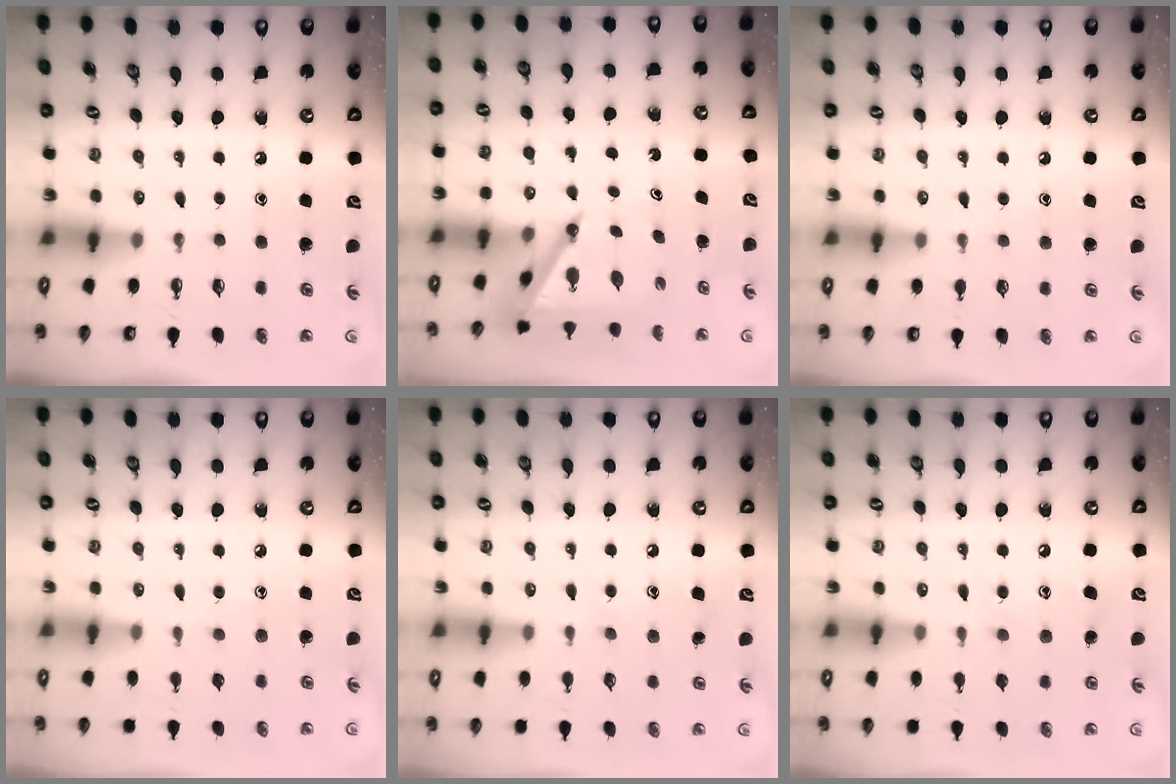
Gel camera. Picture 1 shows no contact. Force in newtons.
{"total": 4.4, "press": 4.3, "slide": 0.4}
{"total": 4.8, "press": 4.7, "slide": 0.5}
{"total": 6.0, "press": 6.0, "slide": 0.5}
{"total": 7.1, "press": 7.1, "slide": 0.6}
{"total": 9.0, "press": 9.0, "slide": 0.6}